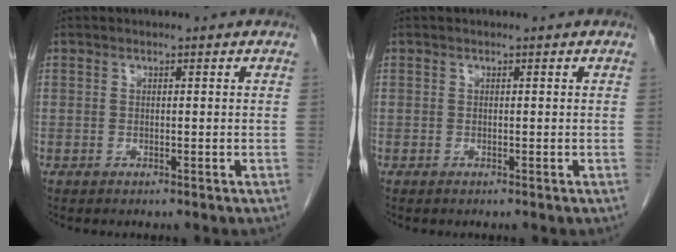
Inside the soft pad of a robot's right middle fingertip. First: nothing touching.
{"total": 0.0}